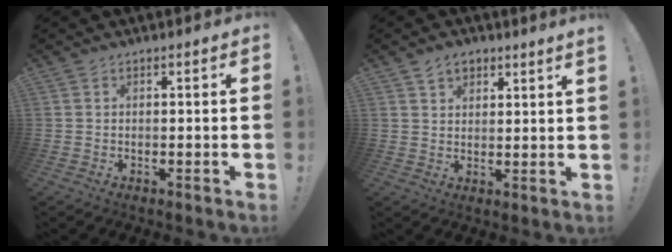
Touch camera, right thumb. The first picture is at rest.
{"total": 3.9, "force": [3.3, 1.3, 1.6], "torque": [-0.023, -0.016, 0.060]}